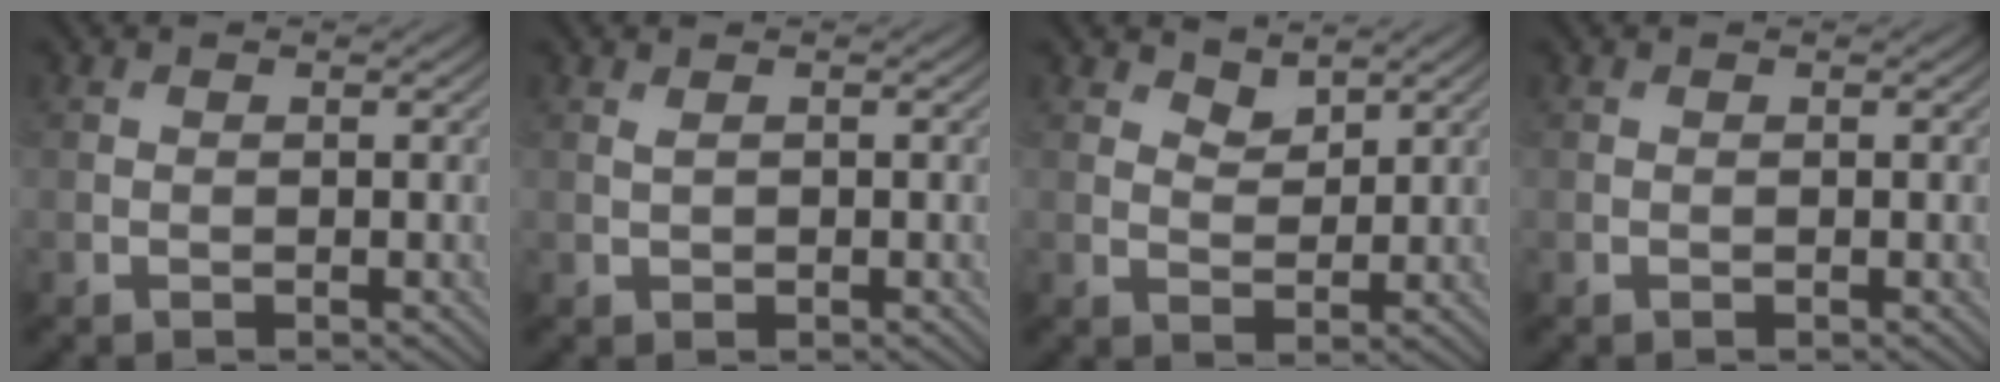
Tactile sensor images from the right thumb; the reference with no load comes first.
{"total": 0.7, "force": [0.2, 0.4, 0.5], "torque": [-0.017, 0.000, 0.007]}
{"total": 2.4, "force": [2.0, 1.0, 0.9], "torque": [-0.018, -0.007, 0.036]}
{"total": 0.0}